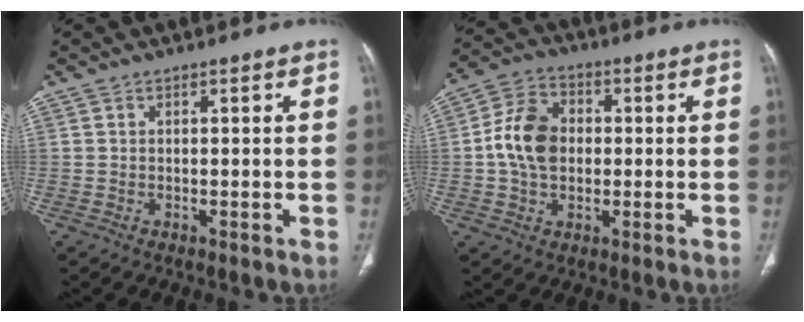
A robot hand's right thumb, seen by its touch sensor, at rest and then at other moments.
{"total": 10.7, "force": [0.1, 7.8, 7.2], "torque": [-0.119, 0.020, -0.005]}